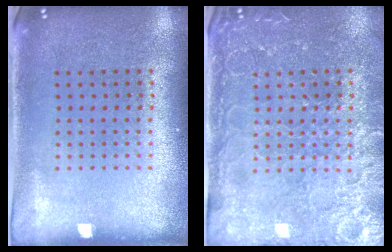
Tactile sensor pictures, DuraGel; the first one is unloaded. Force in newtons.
{"total": 4.1, "press": 3.9, "slide": 1.3}